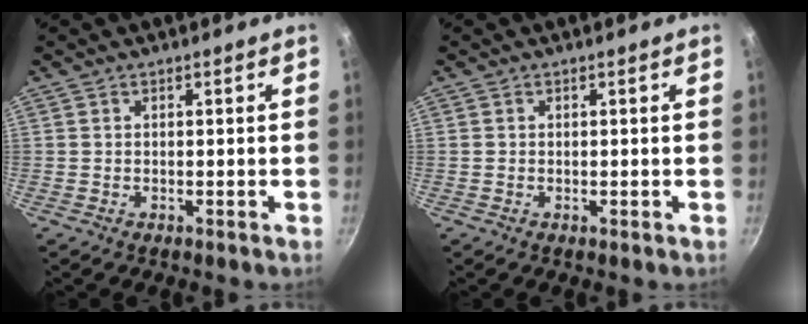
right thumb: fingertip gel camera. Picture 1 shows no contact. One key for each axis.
{"total": 0.0}